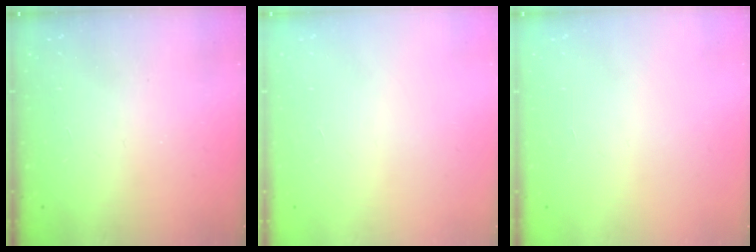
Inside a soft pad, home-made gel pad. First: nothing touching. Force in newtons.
{"total": 0.0}
{"total": 0.0}